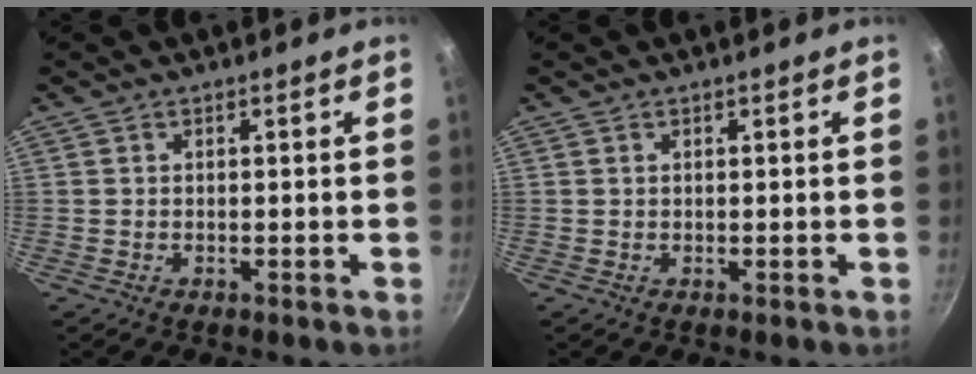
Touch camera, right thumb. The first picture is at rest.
{"total": 0.0}